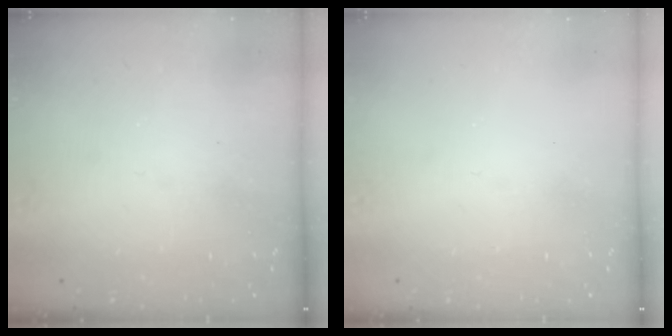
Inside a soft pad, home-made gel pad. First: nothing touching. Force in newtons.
{"total": 0.0}